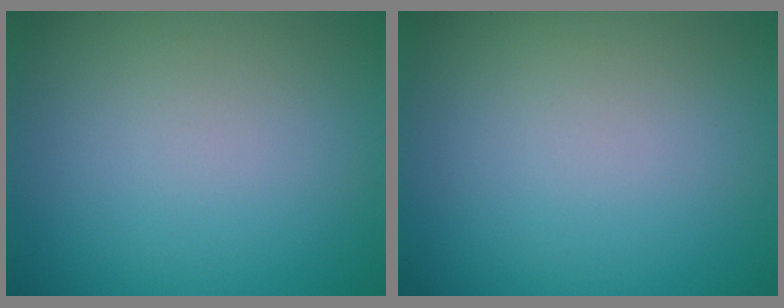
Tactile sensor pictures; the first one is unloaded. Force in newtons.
{"total": 0.0}